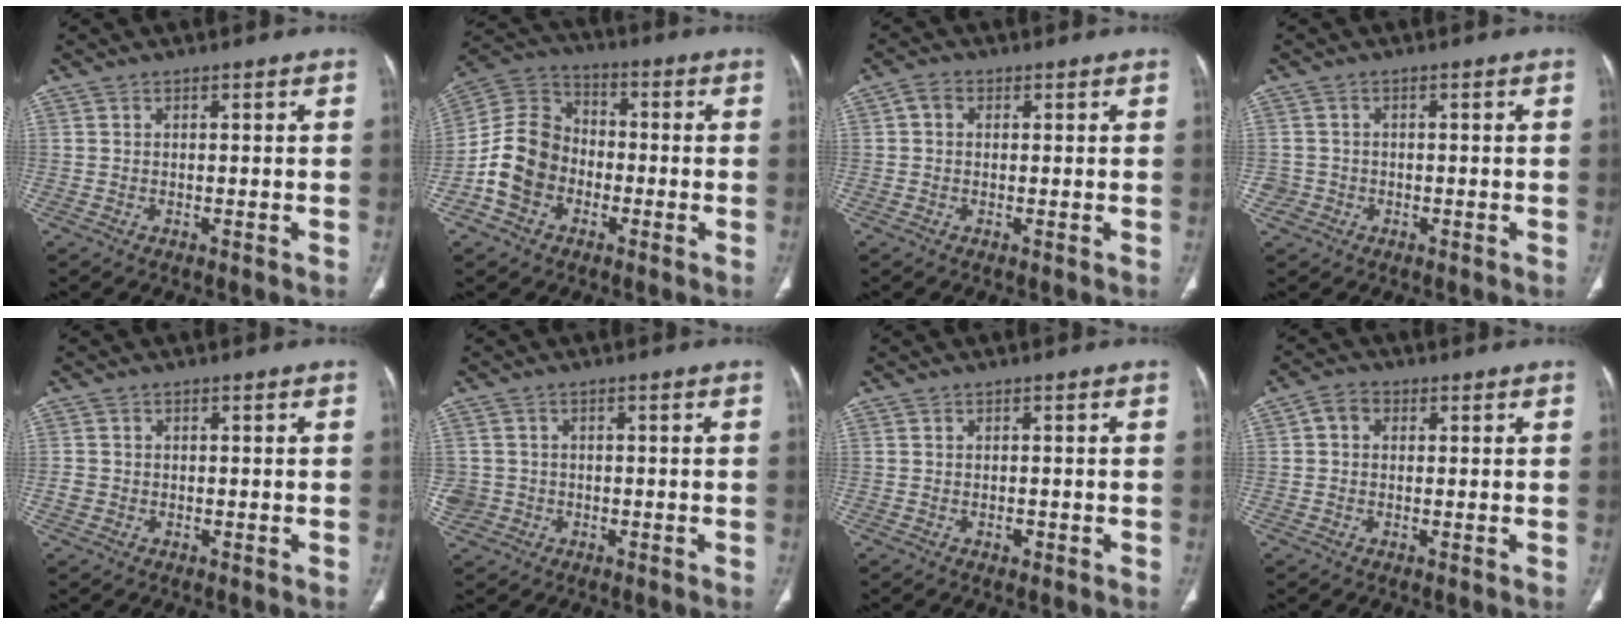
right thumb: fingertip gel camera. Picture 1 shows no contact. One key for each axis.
{"total": 11.9, "fx": -3.5, "fy": 9.5, "fz": 6.2, "tx": -0.104, "ty": 0.036, "tz": -0.075}
{"total": 2.4, "fx": 0.5, "fy": 1.9, "fz": 1.3, "tx": -0.018, "ty": 0.008, "tz": 0.005}
{"total": 2.1, "fx": -0.8, "fy": 2.0, "fz": -0.1, "tx": 0.011, "ty": 0.011, "tz": -0.019}
{"total": 1.6, "fx": -0.4, "fy": 1.5, "fz": 0.5, "tx": -0.007, "ty": 0.004, "tz": -0.009}
{"total": 3.6, "fx": -0.9, "fy": 3.4, "fz": 0.4, "tx": 0.004, "ty": 0.013, "tz": -0.017}
{"total": 0.9, "fx": -0.4, "fy": 0.6, "fz": 0.5, "tx": -0.005, "ty": 0.001, "tz": -0.006}
{"total": 3.3, "fx": 0.6, "fy": 2.7, "fz": 1.8, "tx": -0.021, "ty": 0.011, "tz": 0.006}